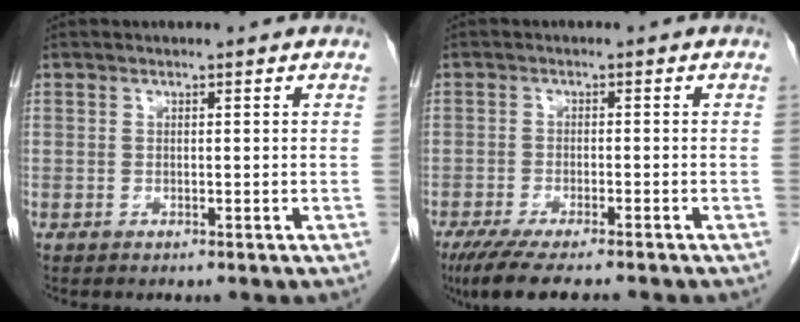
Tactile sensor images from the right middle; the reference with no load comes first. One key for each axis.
{"total": 9.8, "fx": -8.0, "fy": 1.4, "fz": 5.5, "tx": -0.076, "ty": -0.018, "tz": -0.124}